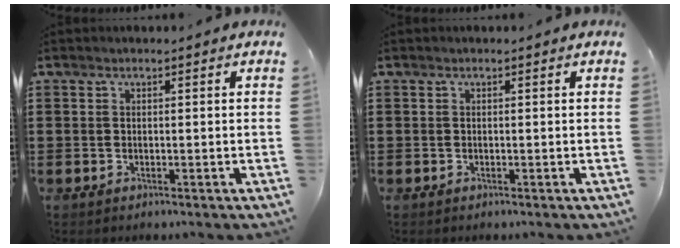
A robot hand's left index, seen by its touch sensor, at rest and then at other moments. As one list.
[{"total": 0.0}]